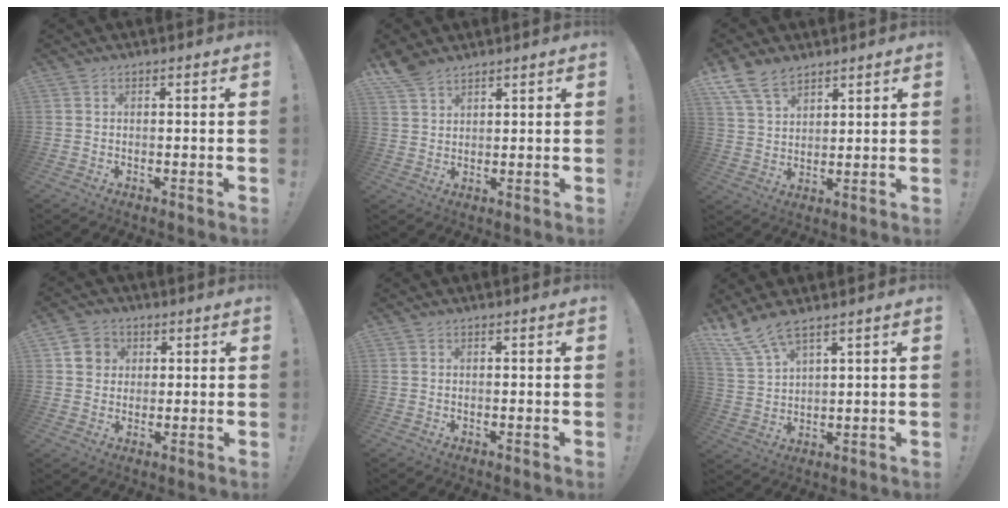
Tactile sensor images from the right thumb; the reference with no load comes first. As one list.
[{"total": 5.5, "force": [4.7, 2.0, 2.1], "torque": [-0.038, -0.028, 0.089]}, {"total": 9.9, "force": [7.3, 5.4, 4.0], "torque": [-0.084, -0.032, 0.144]}, {"total": 6.2, "force": [1.8, 5.7, 1.6], "torque": [-0.022, 0.000, 0.036]}, {"total": 0.0}, {"total": 7.6, "force": [6.2, 1.8, 3.9], "torque": [-0.097, -0.025, 0.122]}]